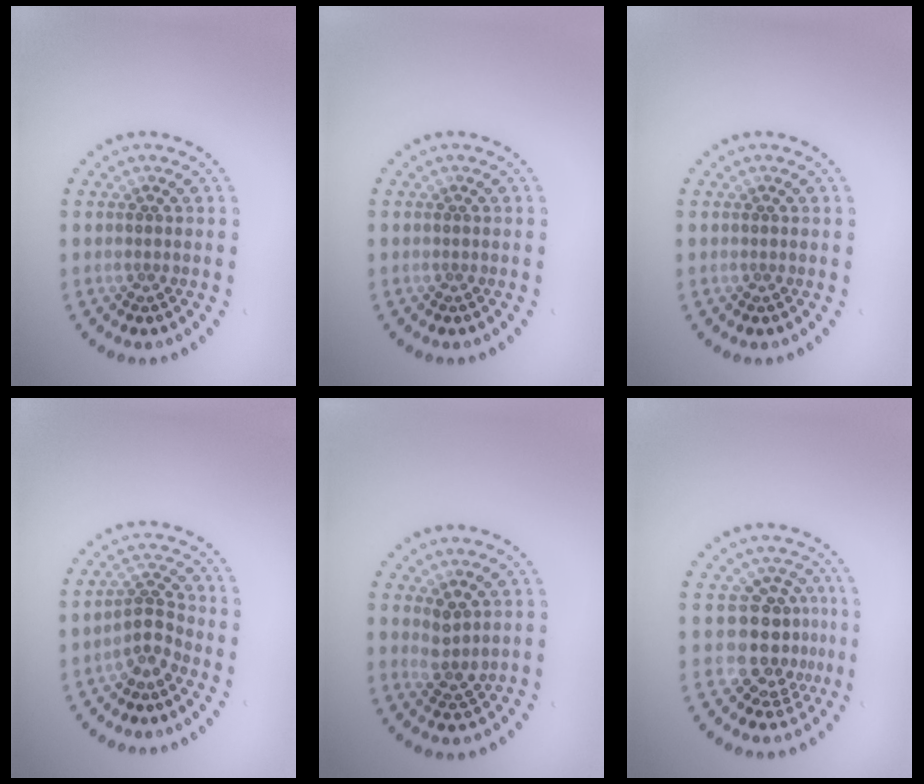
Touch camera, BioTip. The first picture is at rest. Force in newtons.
{"total": 0.0}
{"total": 0.0}
{"total": 2.5, "press": 1.7, "slide": 1.9}
{"total": 2.1, "press": 1.7, "slide": 1.2}
{"total": 4.3, "press": 3.6, "slide": 2.3}